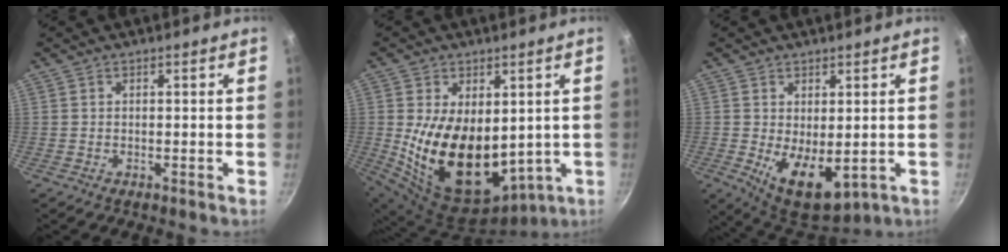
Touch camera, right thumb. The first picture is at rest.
{"total": 19.9, "force": [0.8, 12.3, 15.6], "torque": [-0.257, -0.034, 0.043]}
{"total": 10.2, "force": [-0.8, 5.4, 8.6], "torque": [-0.108, -0.022, 0.007]}